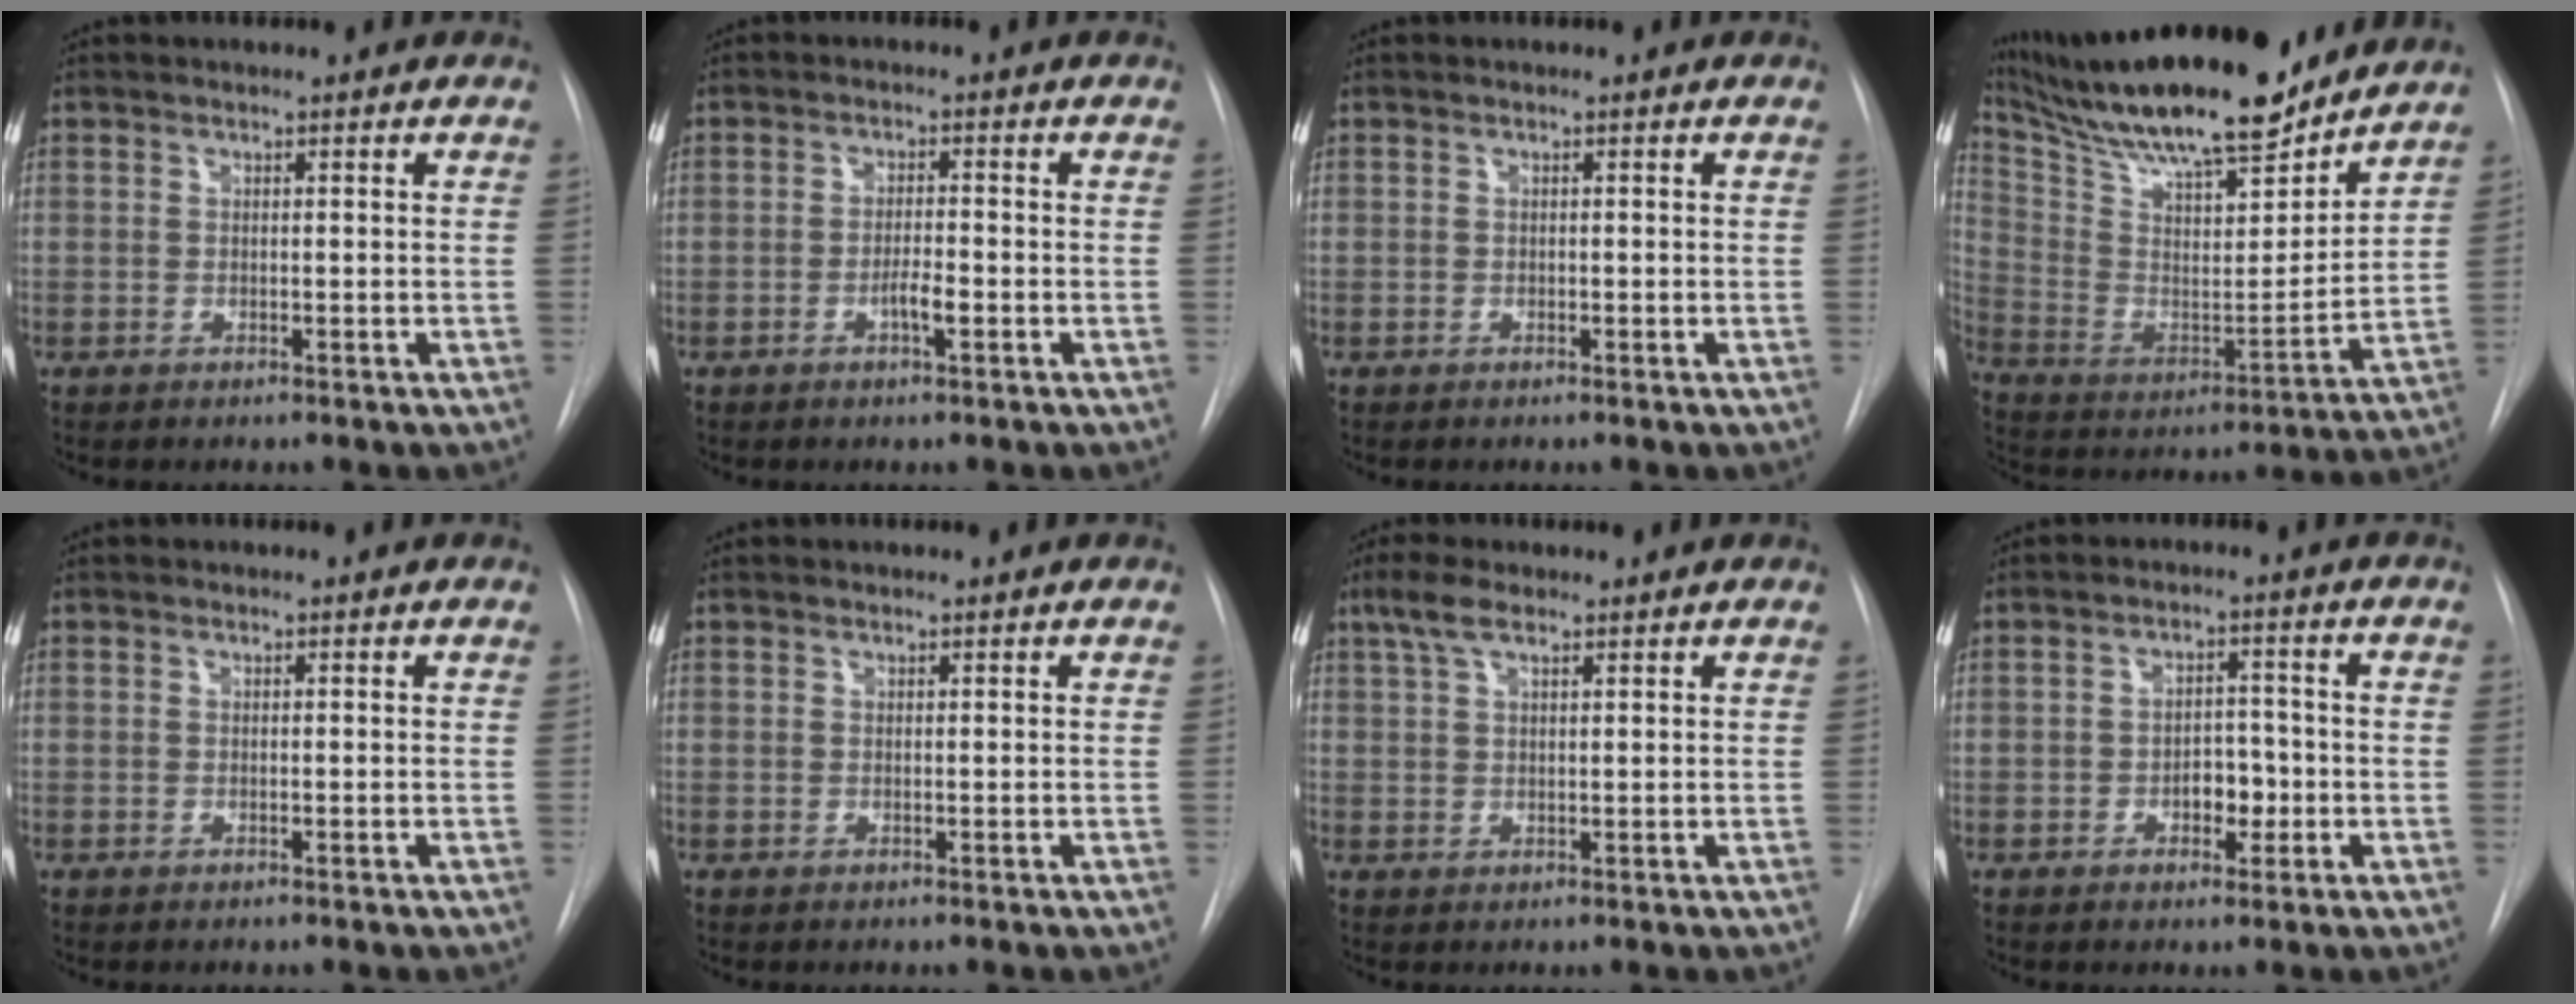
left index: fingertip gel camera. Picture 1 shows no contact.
{"total": 2.5, "force": [-1.1, 0.4, 2.3], "torque": [-0.038, 0.002, -0.018]}
{"total": 0.0}
{"total": 25.0, "force": [21.3, 4.2, 12.4], "torque": [-0.229, -0.002, 0.343]}
{"total": 0.0}
{"total": 0.6, "force": [0.5, 0.0, 0.2], "torque": [-0.005, 0.006, 0.011]}
{"total": 4.0, "force": [2.8, 1.1, 2.6], "torque": [-0.062, 0.015, 0.058]}
{"total": 4.0, "force": [-1.2, 2.5, 2.9], "torque": [-0.034, 0.007, -0.015]}